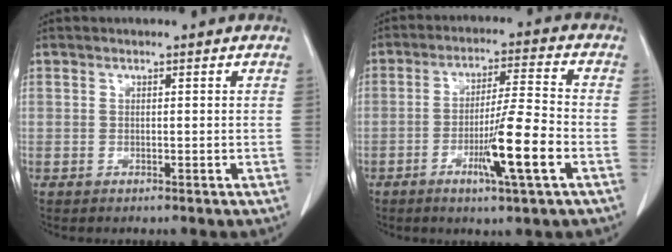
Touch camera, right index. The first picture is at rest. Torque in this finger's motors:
{"motor_torque": [1.43, -0.71, 0.74, 0.16]}